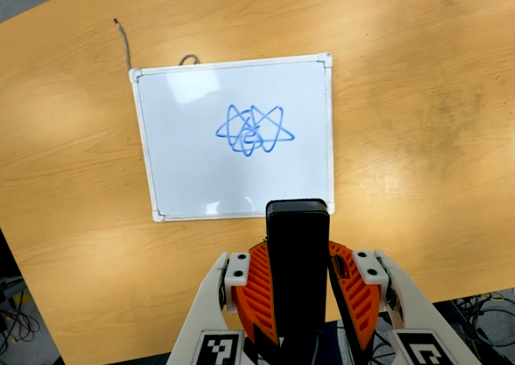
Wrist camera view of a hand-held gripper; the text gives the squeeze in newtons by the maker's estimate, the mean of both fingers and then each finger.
{"total": 6.2, "left": 5.8, "right": 6.6}